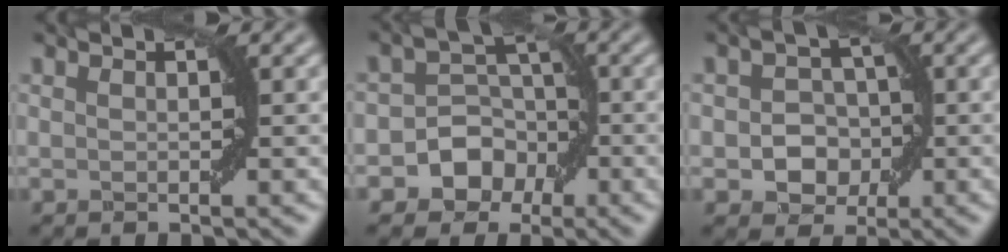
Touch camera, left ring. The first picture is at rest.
{"total": 5.5, "force": [-2.3, 4.6, 1.9], "torque": [0.003, 0.017, -0.063]}
{"total": 3.8, "force": [-0.8, 3.1, 2.0], "torque": [-0.005, -0.001, -0.019]}